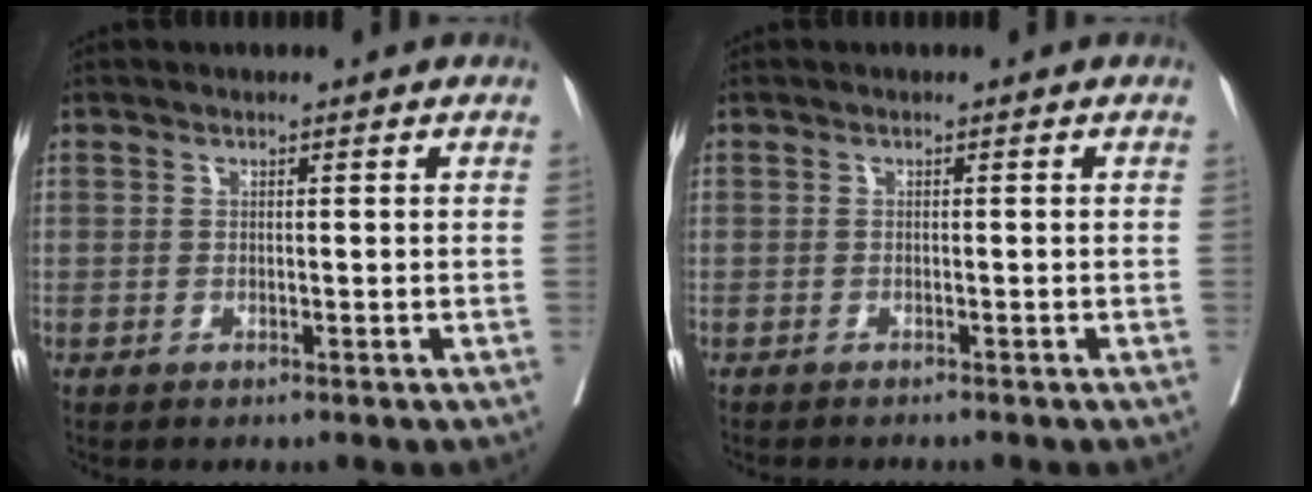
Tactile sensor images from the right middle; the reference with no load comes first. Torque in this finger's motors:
{"motor_torque": [0.21, -0.28, -0.02, 0.00]}